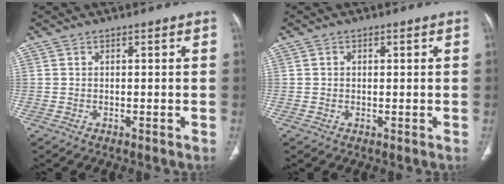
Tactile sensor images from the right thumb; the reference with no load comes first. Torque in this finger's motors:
{"motor_torque": [-0.03, 0.07, -0.02, 0.00, 0.07]}